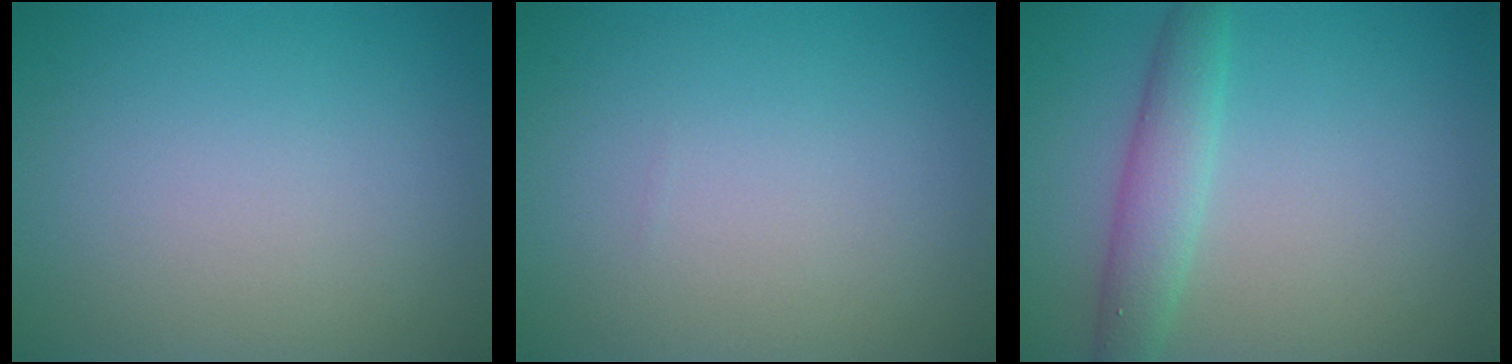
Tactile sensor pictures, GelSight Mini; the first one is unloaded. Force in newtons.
{"total": 0.0}
{"total": 3.1, "press": 3.1, "slide": 0.0}